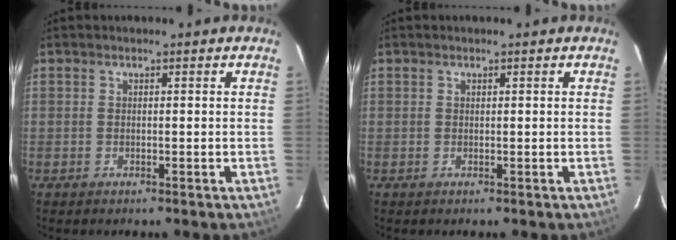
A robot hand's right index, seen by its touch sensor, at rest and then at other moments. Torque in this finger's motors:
{"motor_torque": [0.16, 0.09, 0.01, 0.01]}